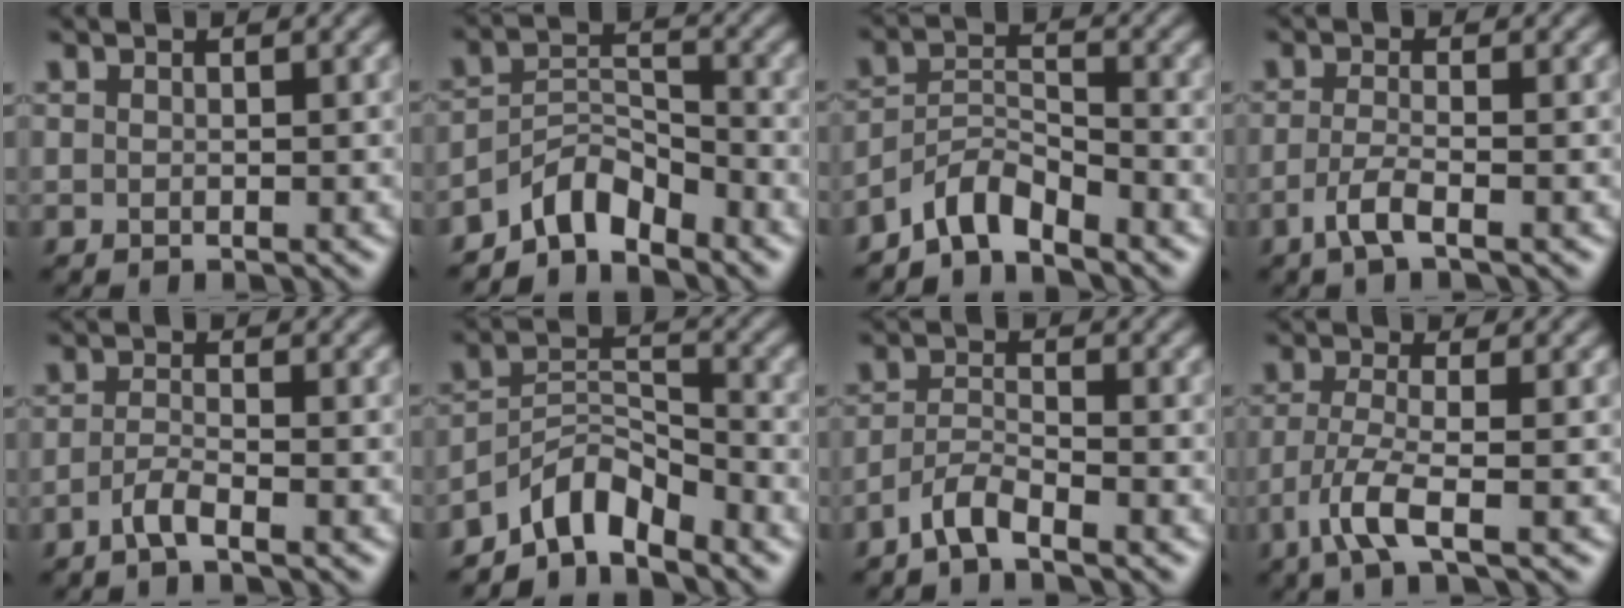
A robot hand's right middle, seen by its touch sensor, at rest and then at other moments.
{"total": 4.3, "force": [-3.6, 1.7, 1.6], "torque": [-0.022, 0.009, -0.076]}
{"total": 3.8, "force": [-3.3, 1.1, 1.5], "torque": [-0.026, 0.008, -0.073]}
{"total": 2.4, "force": [-1.2, 0.5, 2.0], "torque": [-0.044, -0.001, -0.033]}
{"total": 1.9, "force": [-1.2, 0.3, 1.5], "torque": [-0.031, 0.002, -0.030]}
{"total": 4.9, "force": [-4.0, 1.8, 2.2], "torque": [-0.027, 0.007, -0.085]}
{"total": 2.6, "force": [-2.1, 0.4, 1.6], "torque": [-0.031, 0.005, -0.049]}
{"total": 3.7, "force": [-1.9, 0.6, 3.1], "torque": [-0.070, -0.005, -0.046]}